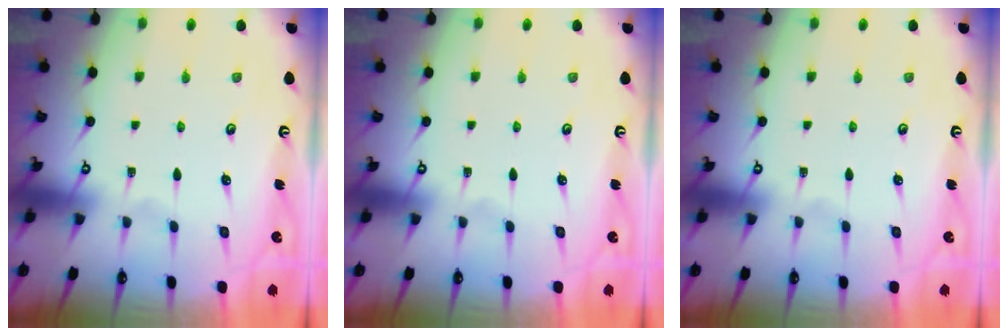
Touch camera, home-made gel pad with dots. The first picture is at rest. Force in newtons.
{"total": 0.0}
{"total": 0.0}